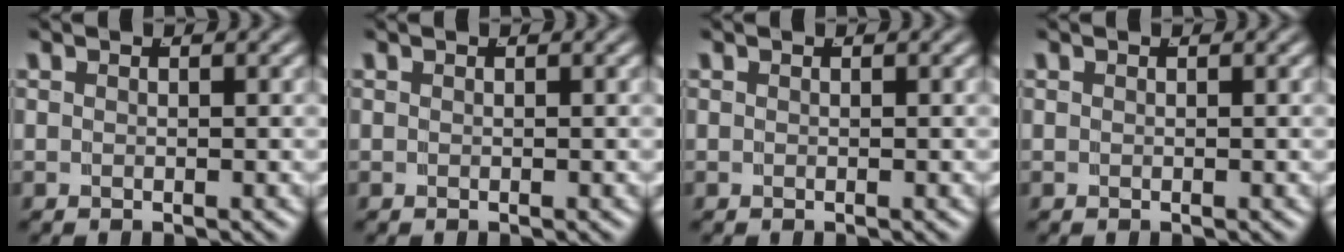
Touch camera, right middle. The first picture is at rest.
{"total": 0.0}
{"total": 0.0}
{"total": 0.0}